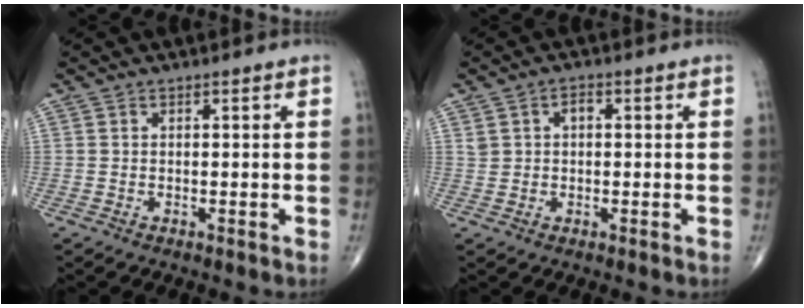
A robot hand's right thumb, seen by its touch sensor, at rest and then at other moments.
{"total": 3.0, "force": [0.8, 2.1, 1.9], "torque": [-0.028, 0.006, 0.017]}